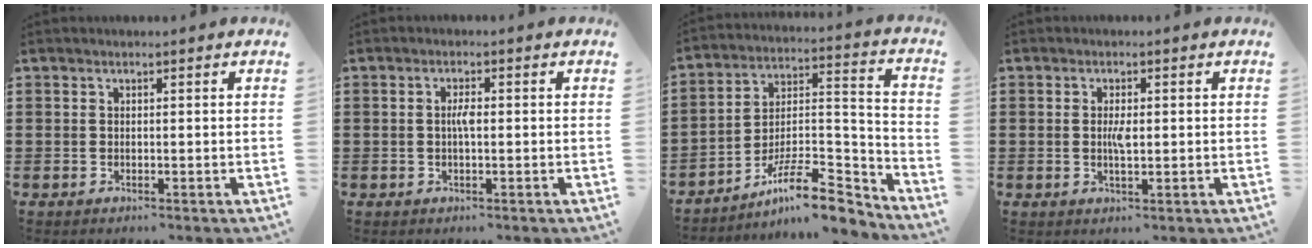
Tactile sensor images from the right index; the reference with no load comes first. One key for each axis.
{"total": 2.3, "fx": -0.1, "fy": 0.6, "fz": 2.2, "tx": -0.042, "ty": 0.002, "tz": -0.003}
{"total": 11.7, "fx": -9.2, "fy": 2.9, "fz": 6.6, "tx": -0.104, "ty": 0.023, "tz": -0.174}
{"total": 2.9, "fx": 0.0, "fy": 0.9, "fz": 2.7, "tx": -0.051, "ty": 0.000, "tz": -0.001}